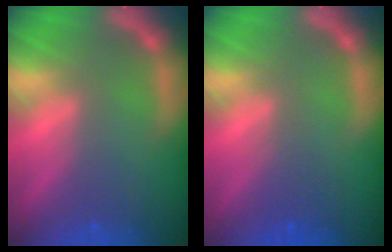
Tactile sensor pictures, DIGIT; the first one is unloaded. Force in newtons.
{"total": 1.5}